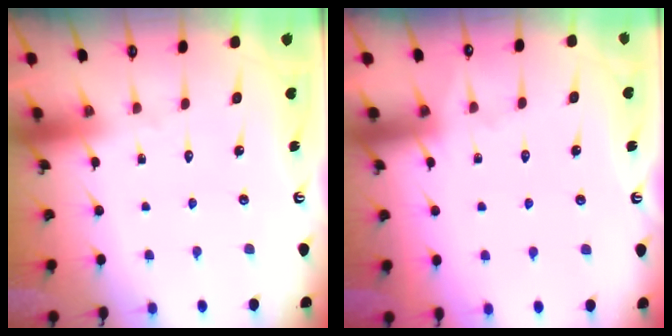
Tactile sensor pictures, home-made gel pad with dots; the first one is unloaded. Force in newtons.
{"total": 4.2, "press": 4.2, "slide": 0.6}